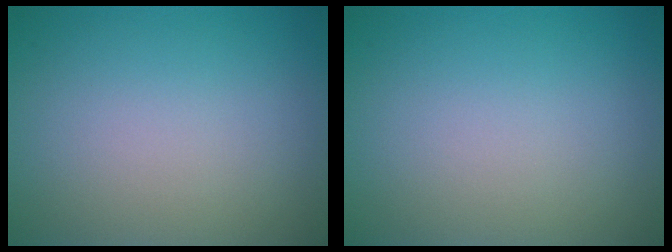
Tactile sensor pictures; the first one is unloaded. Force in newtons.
{"total": 0.0}